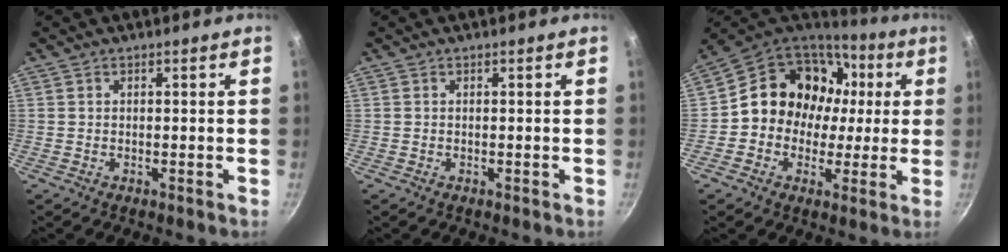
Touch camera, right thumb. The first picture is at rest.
{"total": 0.0}
{"total": 17.1, "force": [1.9, 14.8, 8.4], "torque": [-0.101, 0.035, 0.023]}